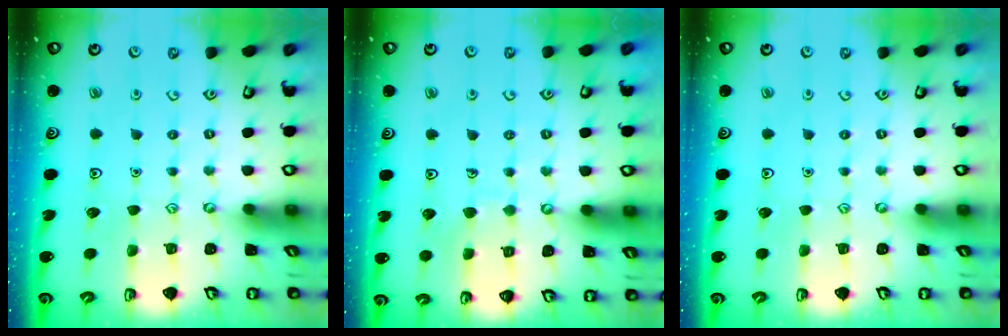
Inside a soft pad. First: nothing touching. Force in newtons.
{"total": 4.7, "press": 4.7, "slide": 0.3}
{"total": 0.0}